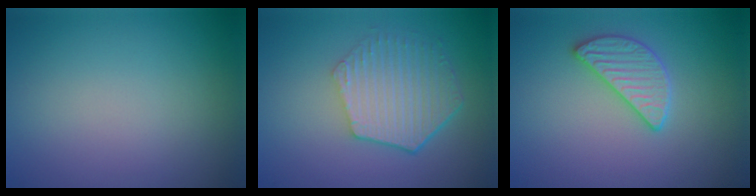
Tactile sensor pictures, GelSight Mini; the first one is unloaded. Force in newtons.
{"total": 6.0, "press": 4.4, "slide": 4.0}
{"total": 2.7, "press": 2.7, "slide": 0.4}